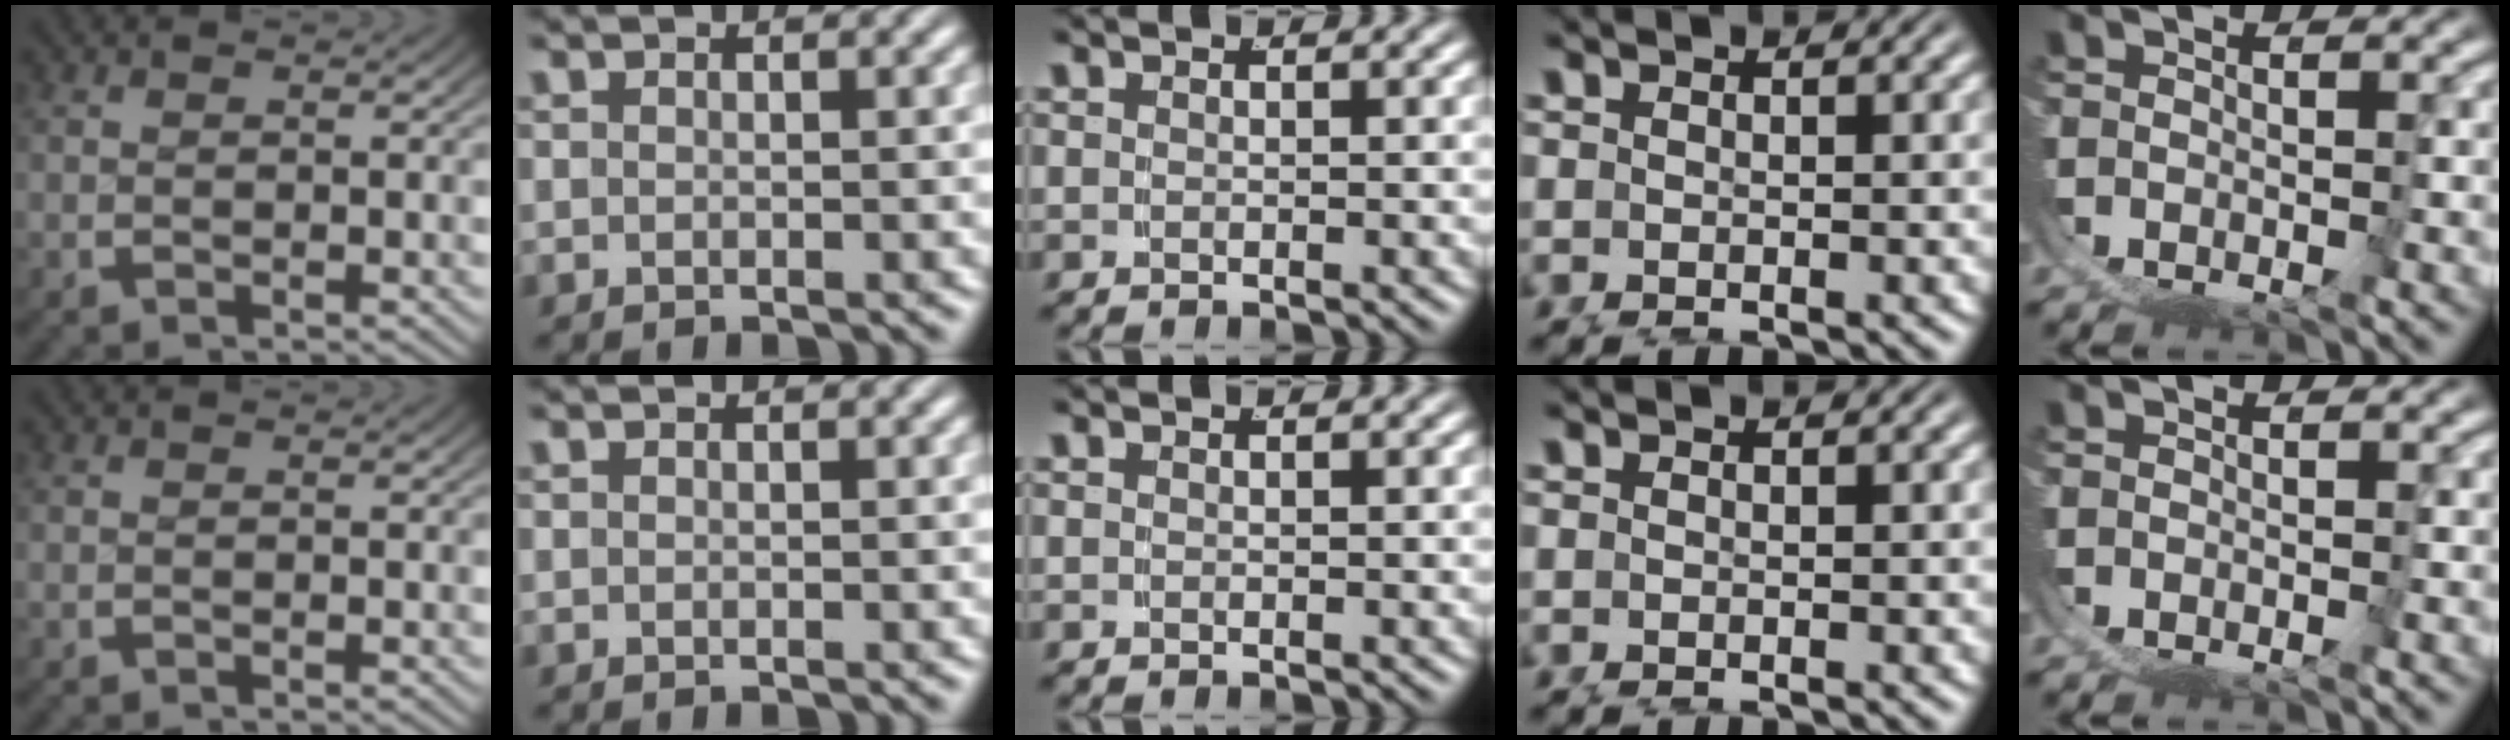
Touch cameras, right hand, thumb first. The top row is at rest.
{}